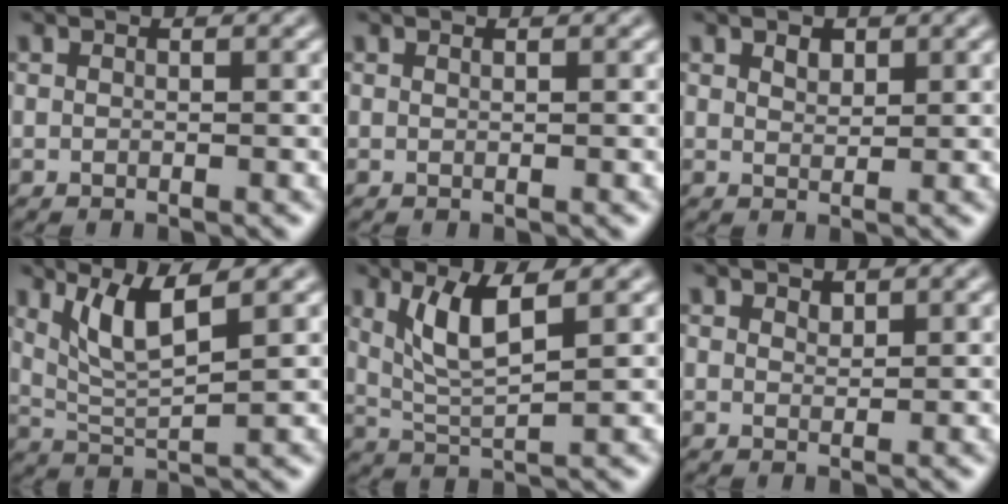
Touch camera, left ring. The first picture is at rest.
{"total": 0.0}
{"total": 1.2, "force": [0.8, 0.6, 0.5], "torque": [-0.011, 0.001, 0.016]}
{"total": 4.5, "force": [2.3, 0.9, 3.7], "torque": [-0.077, -0.006, 0.049]}
{"total": 4.3, "force": [1.8, 0.9, 3.8], "torque": [-0.082, -0.006, 0.040]}
{"total": 0.9, "force": [0.7, 0.4, 0.3], "torque": [-0.005, -0.002, 0.015]}